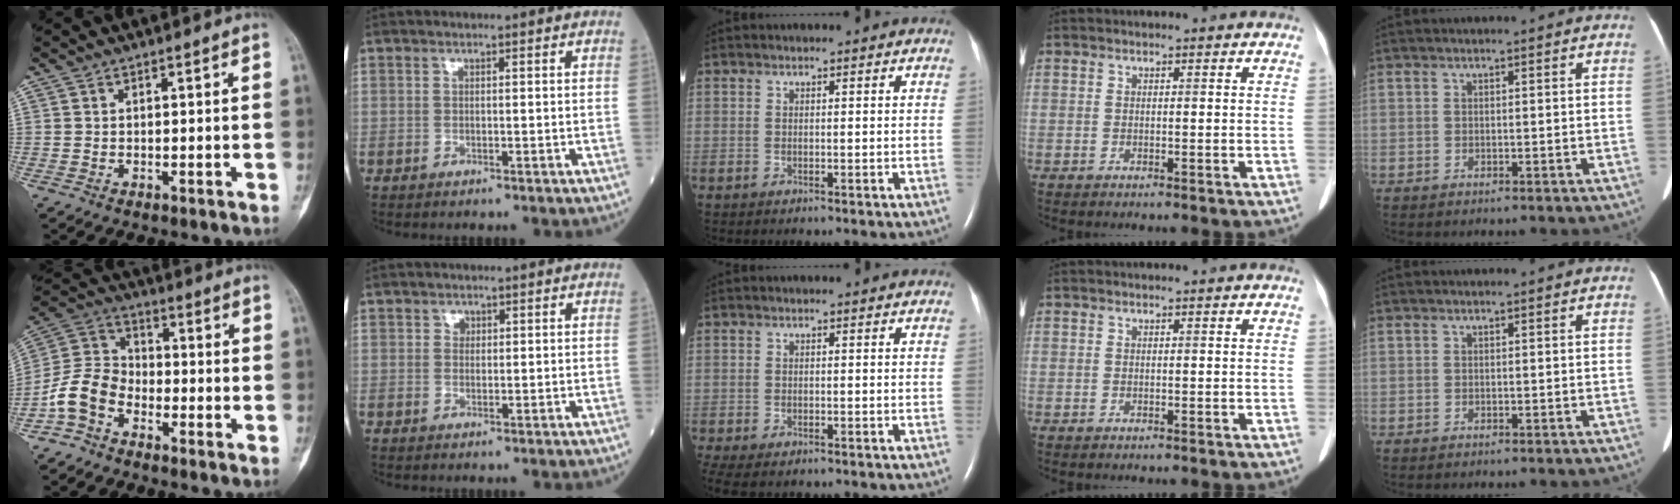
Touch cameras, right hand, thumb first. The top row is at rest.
{"thumb": {"total": 8.7, "force": [-4.7, 5.8, 4.4], "torque": [-0.088, 0.043, -0.108]}, "index": {"total": 1.0, "force": [0.5, 0.9, 0.3], "torque": [0.002, -0.002, 0.006]}, "middle": {"total": 6.6, "force": [-4.7, 2.9, 3.6], "torque": [-0.076, -0.014, -0.070]}}